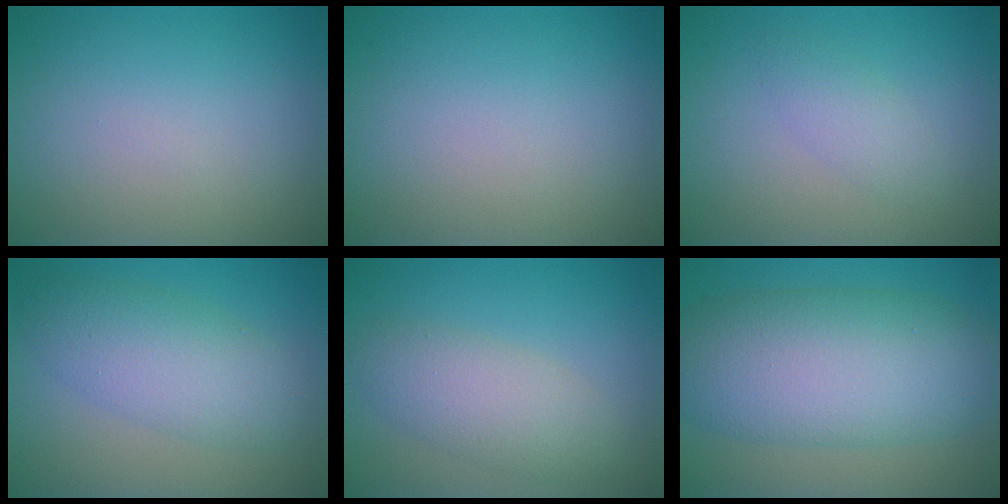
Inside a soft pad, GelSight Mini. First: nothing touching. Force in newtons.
{"total": 0.0}
{"total": 1.8, "press": 1.8, "slide": 0.2}
{"total": 5.3, "press": 5.3, "slide": 0.0}
{"total": 4.1, "press": 4.1, "slide": 0.1}
{"total": 10.9, "press": 10.9, "slide": 0.3}